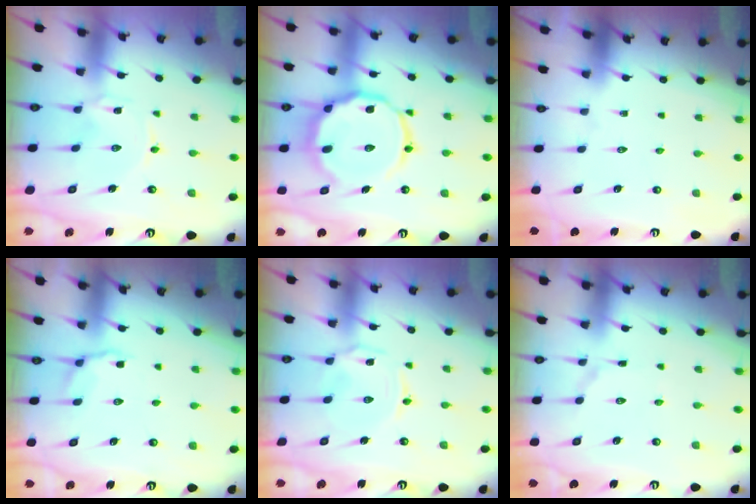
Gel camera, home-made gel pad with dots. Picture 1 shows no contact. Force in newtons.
{"total": 14.5, "press": 14.5, "slide": 1.4}
{"total": 0.0}
{"total": 3.5, "press": 3.0, "slide": 1.8}
{"total": 1.5, "press": 1.4, "slide": 0.5}
{"total": 2.9, "press": 2.9, "slide": 0.3}